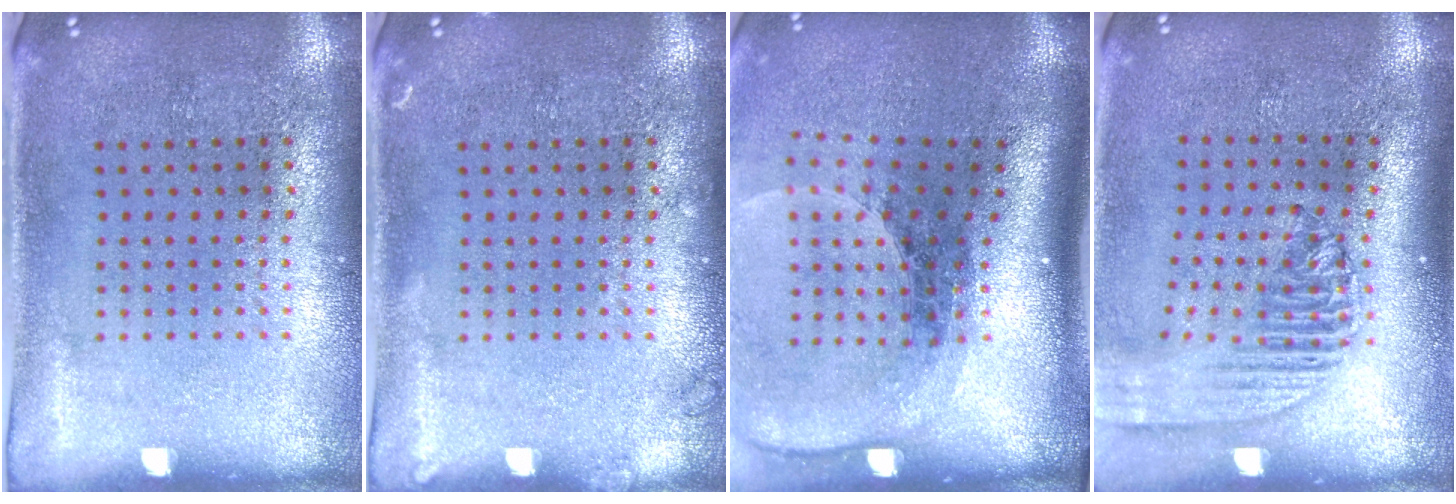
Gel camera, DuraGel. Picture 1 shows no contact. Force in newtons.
{"total": 0.7, "press": 0.7, "slide": 0.2}
{"total": 2.6, "press": 1.8, "slide": 1.8}
{"total": 2.2, "press": 1.7, "slide": 1.3}